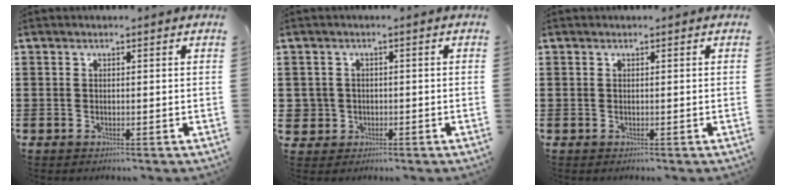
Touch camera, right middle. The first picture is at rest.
{"total": 2.6, "force": [-0.4, 2.5, 0.2], "torque": [-0.017, 0.007, -0.012]}
{"total": 0.0}